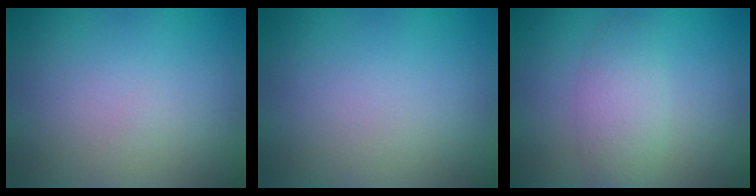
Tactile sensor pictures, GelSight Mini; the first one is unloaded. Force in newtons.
{"total": 0.0}
{"total": 2.8, "press": 2.8, "slide": 0.1}